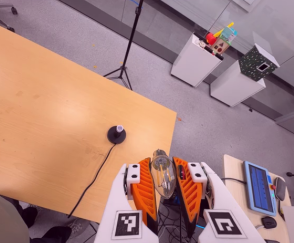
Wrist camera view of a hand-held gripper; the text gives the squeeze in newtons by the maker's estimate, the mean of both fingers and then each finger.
{"total": 22.3, "left": 25.7, "right": 18.9}